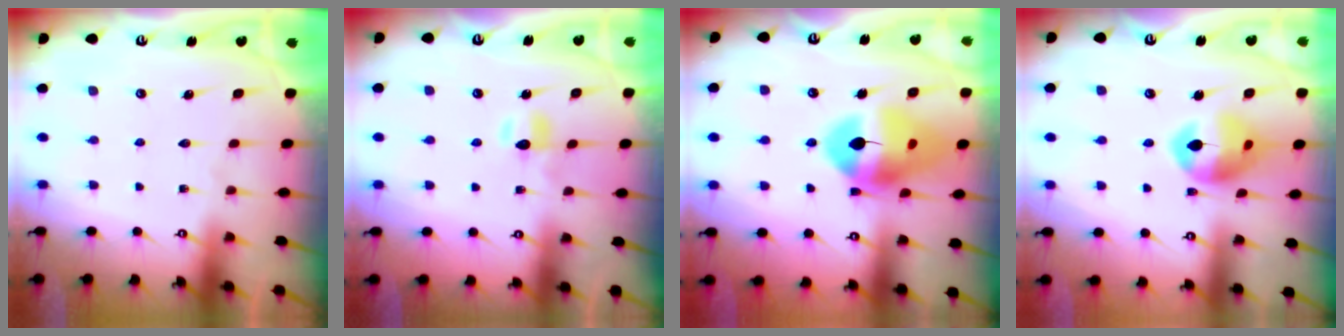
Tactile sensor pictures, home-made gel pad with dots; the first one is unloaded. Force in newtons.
{"total": 4.8, "press": 4.8, "slide": 0.6}
{"total": 16.7, "press": 16.6, "slide": 2.4}
{"total": 13.9, "press": 13.7, "slide": 2.1}